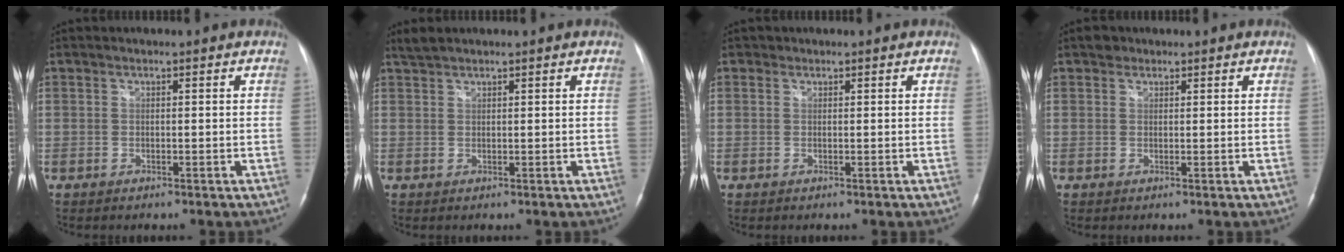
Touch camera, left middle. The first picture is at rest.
{"total": 1.6, "force": [1.5, 0.2, 0.4], "torque": [-0.014, 0.012, 0.034]}
{"total": 0.6, "force": [0.3, 0.5, 0.0], "torque": [0.002, 0.001, 0.003]}
{"total": 1.4, "force": [0.9, 1.0, 0.2], "torque": [0.002, 0.008, 0.010]}